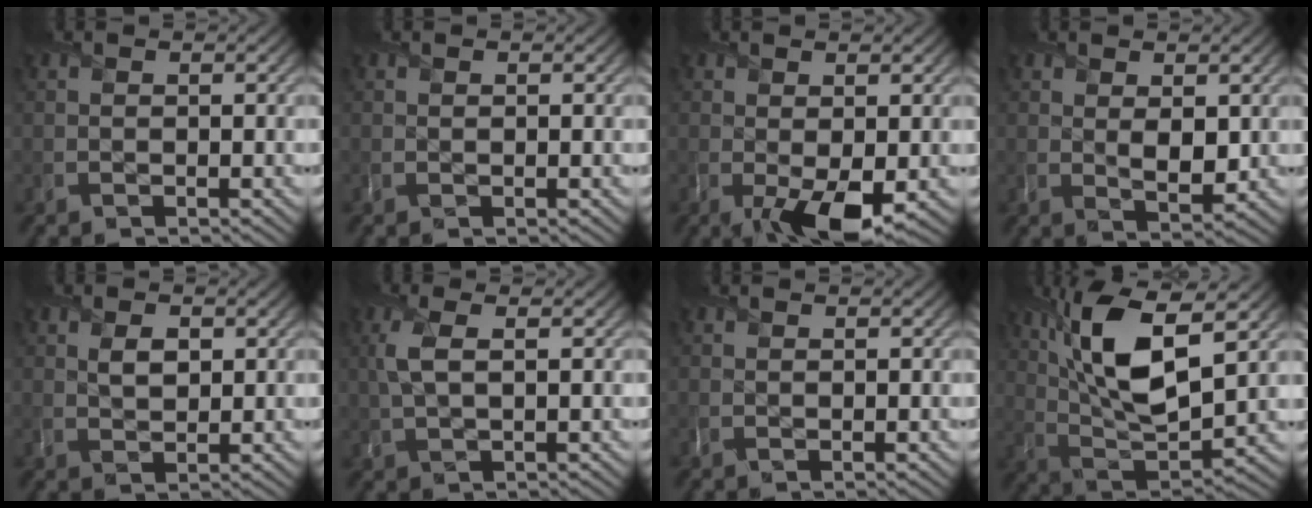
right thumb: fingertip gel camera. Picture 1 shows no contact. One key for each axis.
{"total": 0.0}
{"total": 4.1, "fx": -1.1, "fy": 1.6, "fz": 3.6, "tx": -0.063, "ty": -0.015, "tz": -0.014}
{"total": 2.9, "fx": 0.8, "fy": 1.5, "fz": 2.3, "tx": -0.047, "ty": -0.010, "tz": 0.020}
{"total": 2.2, "fx": 0.7, "fy": 1.4, "fz": 1.4, "tx": -0.030, "ty": -0.006, "tz": 0.016}
{"total": 3.8, "fx": 0.9, "fy": 1.4, "fz": 3.4, "tx": -0.090, "ty": 0.006, "tz": 0.019}
{"total": 0.0}
{"total": 12.8, "fx": 5.0, "fy": 4.7, "fz": 10.8, "tx": -0.220, "ty": -0.001, "tz": 0.097}